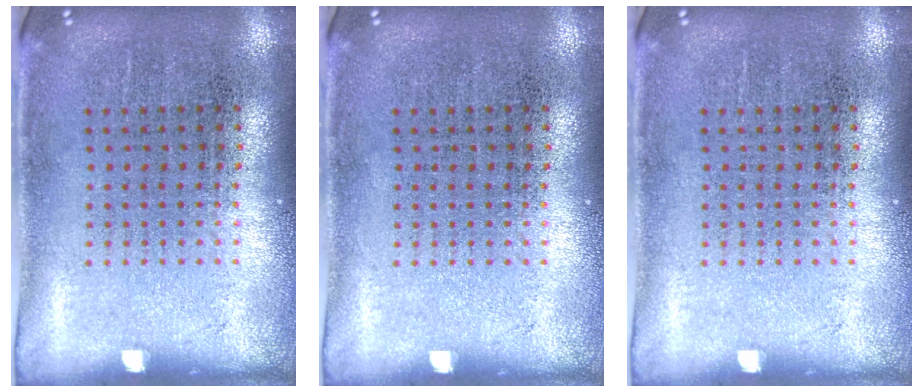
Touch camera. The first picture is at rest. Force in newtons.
{"total": 0.0}
{"total": 0.0}